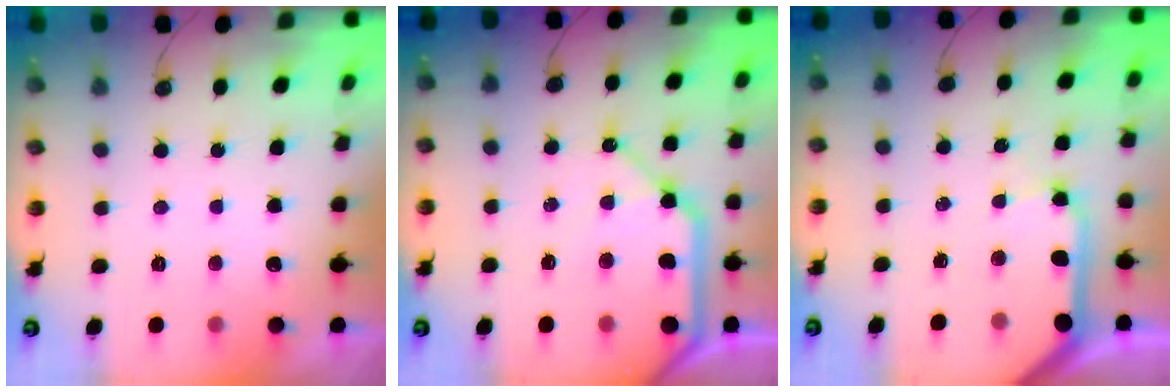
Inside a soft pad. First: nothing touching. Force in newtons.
{"total": 15.7, "press": 15.5, "slide": 2.1}
{"total": 11.7, "press": 11.6, "slide": 1.6}